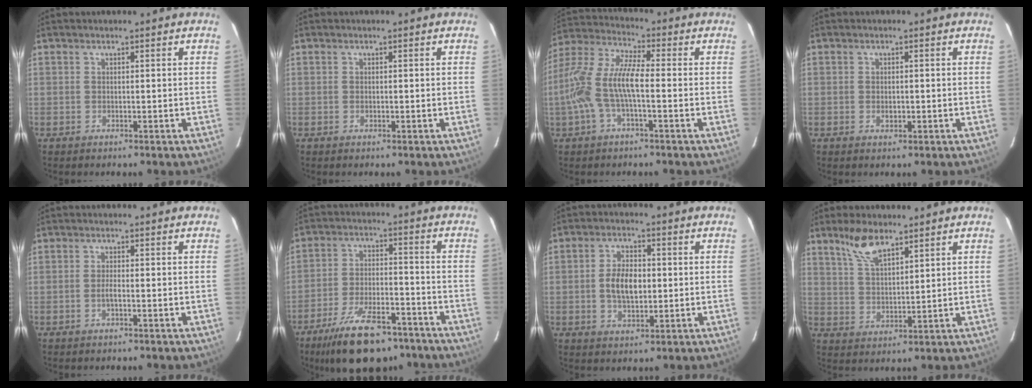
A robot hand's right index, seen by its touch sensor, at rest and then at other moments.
{"total": 0.0}
{"total": 11.9, "force": [-2.4, 3.3, 11.2], "torque": [-0.240, 0.008, -0.049]}
{"total": 1.4, "force": [-0.2, 1.1, 0.8], "torque": [-0.012, 0.001, -0.003]}
{"total": 1.3, "force": [-0.5, 0.2, 1.2], "torque": [-0.025, 0.001, -0.010]}
{"total": 17.6, "force": [-12.8, 7.2, 9.6], "torque": [-0.188, -0.012, -0.197]}
{"total": 7.1, "force": [-0.2, 4.0, 5.8], "torque": [-0.113, 0.006, -0.002]}
{"total": 7.1, "force": [5.2, 2.5, 4.2], "torque": [-0.079, 0.005, 0.105]}